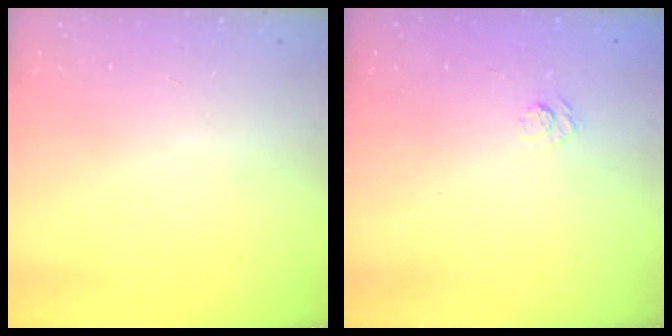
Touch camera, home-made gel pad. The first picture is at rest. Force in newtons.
{"total": 3.9, "press": 3.6, "slide": 1.4}